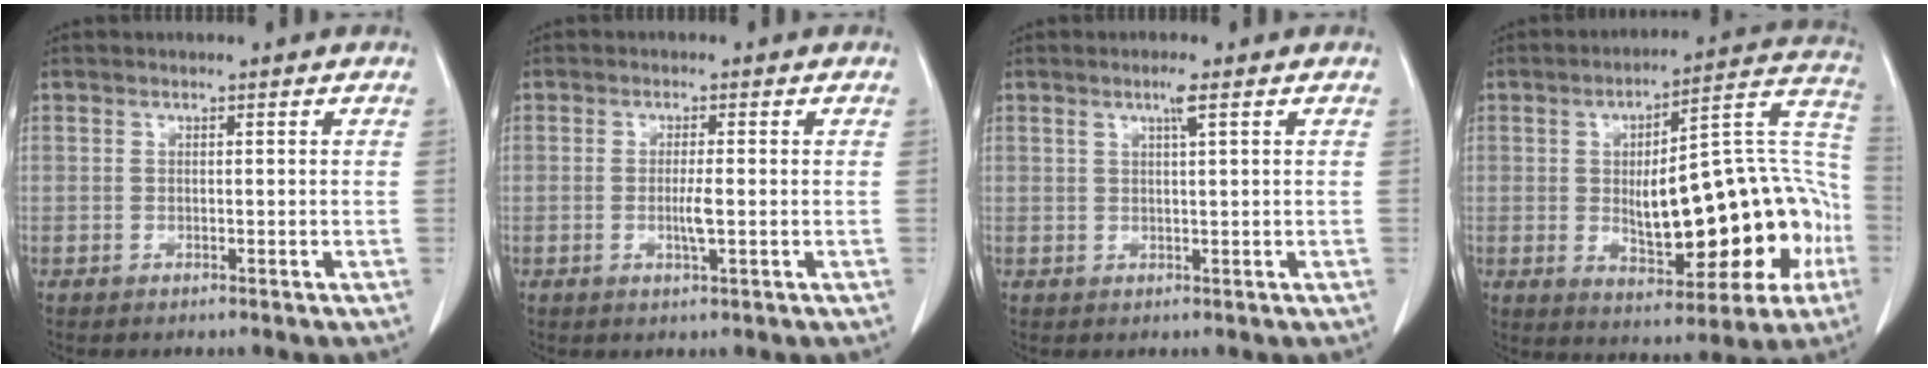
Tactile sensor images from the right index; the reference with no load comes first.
{"total": 2.8, "force": [-0.5, 0.2, 2.8], "torque": [-0.055, -0.005, -0.008]}
{"total": 2.1, "force": [1.0, -0.3, 1.8], "torque": [-0.036, 0.001, 0.020]}
{"total": 22.8, "force": [-3.6, 7.7, 21.2], "torque": [-0.251, 0.045, -0.031]}